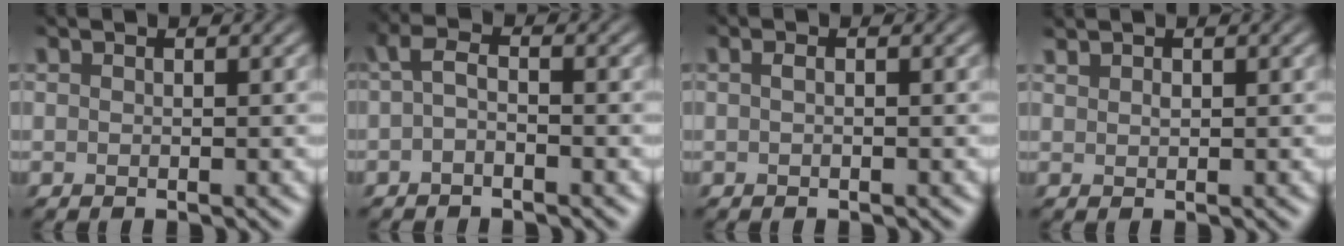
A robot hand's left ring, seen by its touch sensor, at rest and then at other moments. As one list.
[{"total": 1.9, "force": [-0.5, 0.7, 1.7], "torque": [-0.035, 0.000, -0.014]}, {"total": 0.6, "force": [0.0, 0.1, 0.6], "torque": [-0.013, 0.000, 0.000]}, {"total": 0.7, "force": [0.6, 0.2, 0.3], "torque": [-0.007, 0.001, 0.015]}]